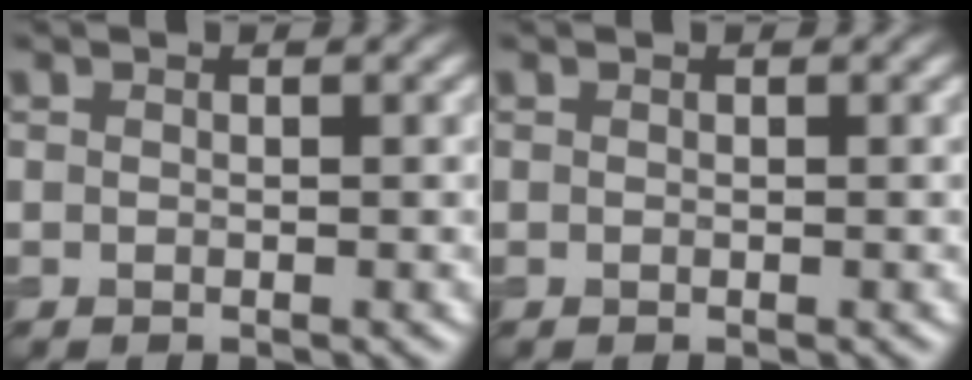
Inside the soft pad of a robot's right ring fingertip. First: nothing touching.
{"total": 0.0}